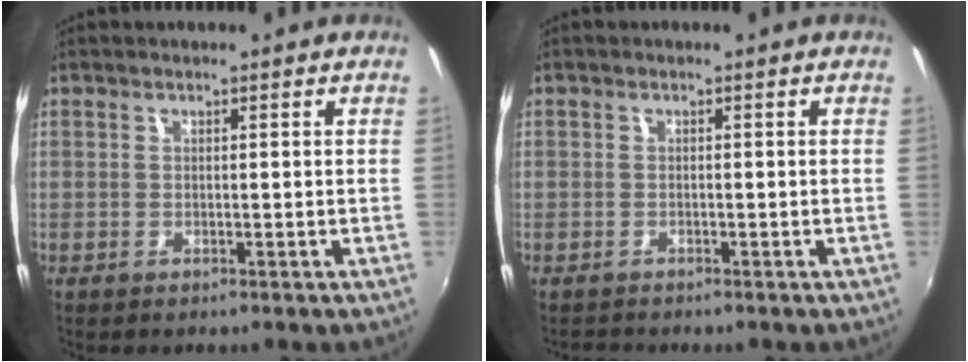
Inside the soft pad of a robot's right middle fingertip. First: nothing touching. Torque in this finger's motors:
{"motor_torque": [-1.28, -0.49, -0.92, -0.21]}